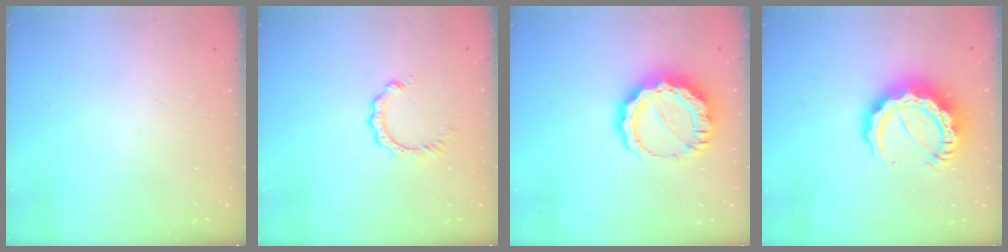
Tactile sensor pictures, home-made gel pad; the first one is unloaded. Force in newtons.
{"total": 3.0, "press": 2.9, "slide": 0.3}
{"total": 14.7, "press": 14.7, "slide": 1.3}
{"total": 13.3, "press": 13.2, "slide": 1.2}